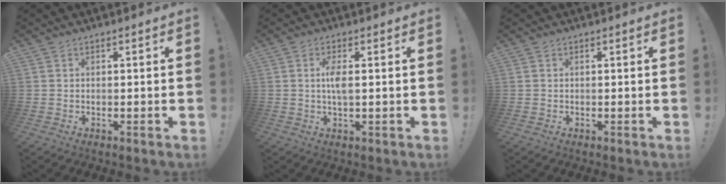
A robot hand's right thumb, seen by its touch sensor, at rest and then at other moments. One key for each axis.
{"total": 4.1, "fx": 0.3, "fy": 1.3, "fz": 3.9, "tx": -0.075, "ty": -0.002, "tz": 0.000}
{"total": 0.0}